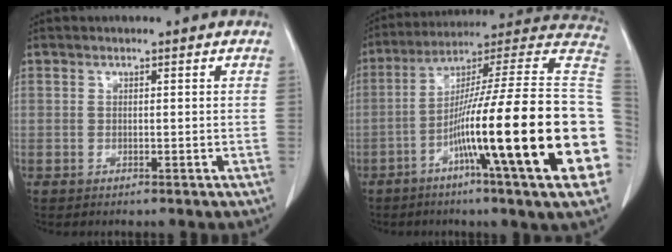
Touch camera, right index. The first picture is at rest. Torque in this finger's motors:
{"motor_torque": [2.14, 0.00, 1.06, 0.21]}